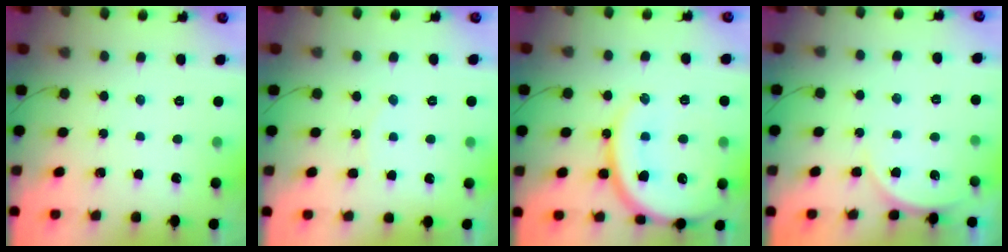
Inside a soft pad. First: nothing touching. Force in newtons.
{"total": 5.3, "press": 5.3, "slide": 0.5}
{"total": 18.7, "press": 18.6, "slide": 1.9}
{"total": 5.5, "press": 5.5, "slide": 0.3}